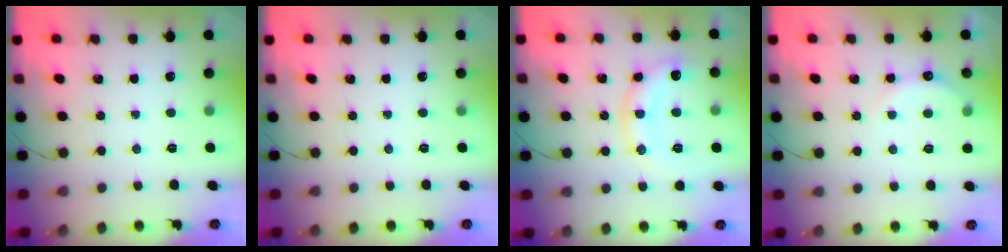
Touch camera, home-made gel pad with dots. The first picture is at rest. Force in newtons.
{"total": 0.0}
{"total": 11.6, "press": 11.6, "slide": 0.6}
{"total": 5.8, "press": 5.6, "slide": 1.4}